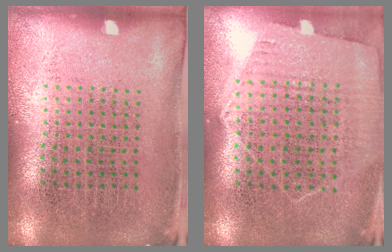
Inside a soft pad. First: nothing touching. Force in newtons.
{"total": 1.1, "press": 1.0, "slide": 0.4}